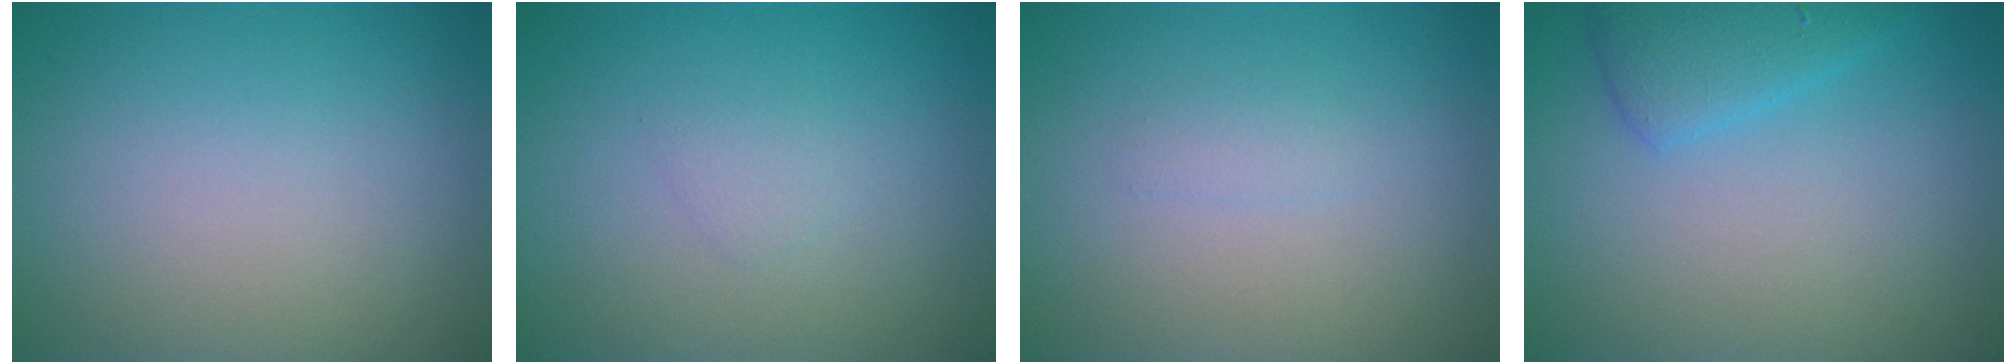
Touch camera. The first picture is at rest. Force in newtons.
{"total": 0.9, "press": 0.9, "slide": 0.1}
{"total": 0.8, "press": 0.8, "slide": 0.0}
{"total": 2.5, "press": 2.5, "slide": 0.2}